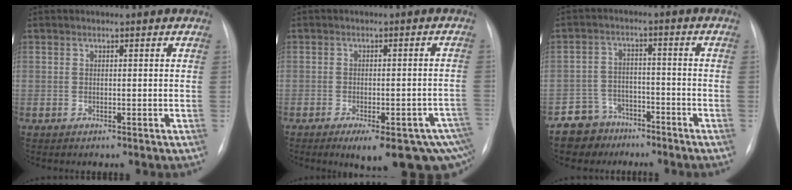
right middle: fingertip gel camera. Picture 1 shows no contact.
{"total": 14.9, "force": [-9.3, 5.0, 10.4], "torque": [-0.073, 0.014, -0.111]}
{"total": 6.3, "force": [-4.5, 4.4, -0.3], "torque": [0.014, 0.009, -0.077]}